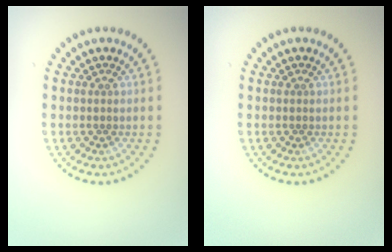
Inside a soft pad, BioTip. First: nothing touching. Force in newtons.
{"total": 0.0}